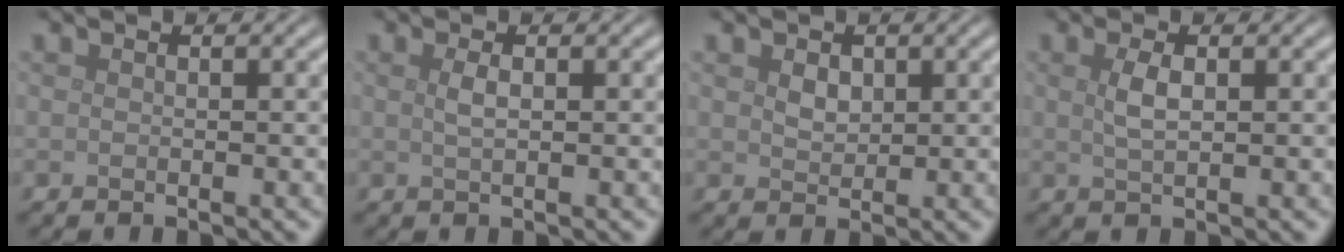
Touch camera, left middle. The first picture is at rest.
{"total": 1.3, "force": [0.3, 0.4, 1.2], "torque": [-0.024, 0.003, 0.005]}
{"total": 1.4, "force": [0.6, 1.0, 0.8], "torque": [-0.016, -0.001, 0.014]}
{"total": 1.9, "force": [0.5, 0.7, 1.7], "torque": [-0.038, 0.002, 0.011]}